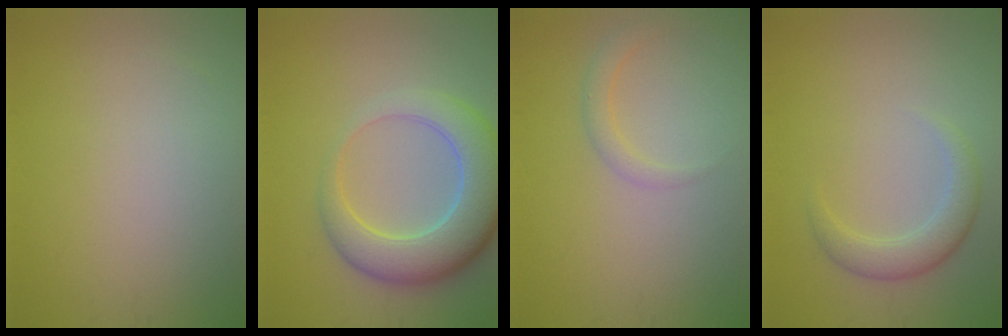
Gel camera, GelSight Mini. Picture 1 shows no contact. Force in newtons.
{"total": 7.7, "press": 7.7, "slide": 0.6}
{"total": 1.6, "press": 1.6, "slide": 0.1}
{"total": 2.7, "press": 2.7, "slide": 0.2}